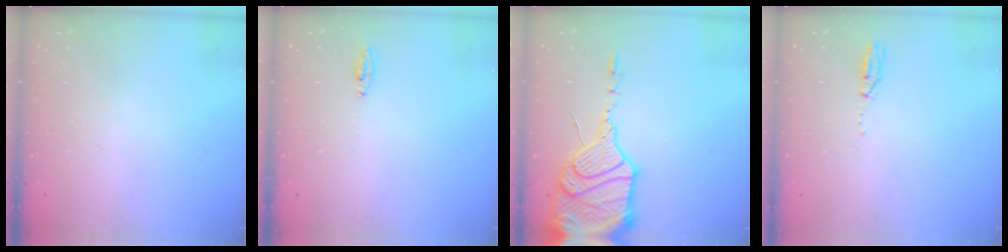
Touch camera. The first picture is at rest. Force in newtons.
{"total": 4.2, "press": 2.6, "slide": 3.3}
{"total": 20.3, "press": 20.1, "slide": 2.1}
{"total": 3.5, "press": 2.9, "slide": 2.0}